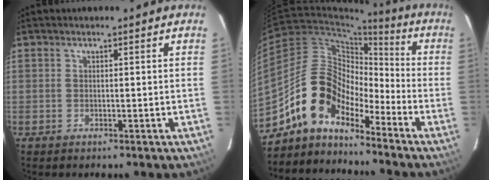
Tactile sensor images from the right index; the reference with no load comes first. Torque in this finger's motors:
{"motor_torque": [1.09, -1.03, 0.55, 0.01]}